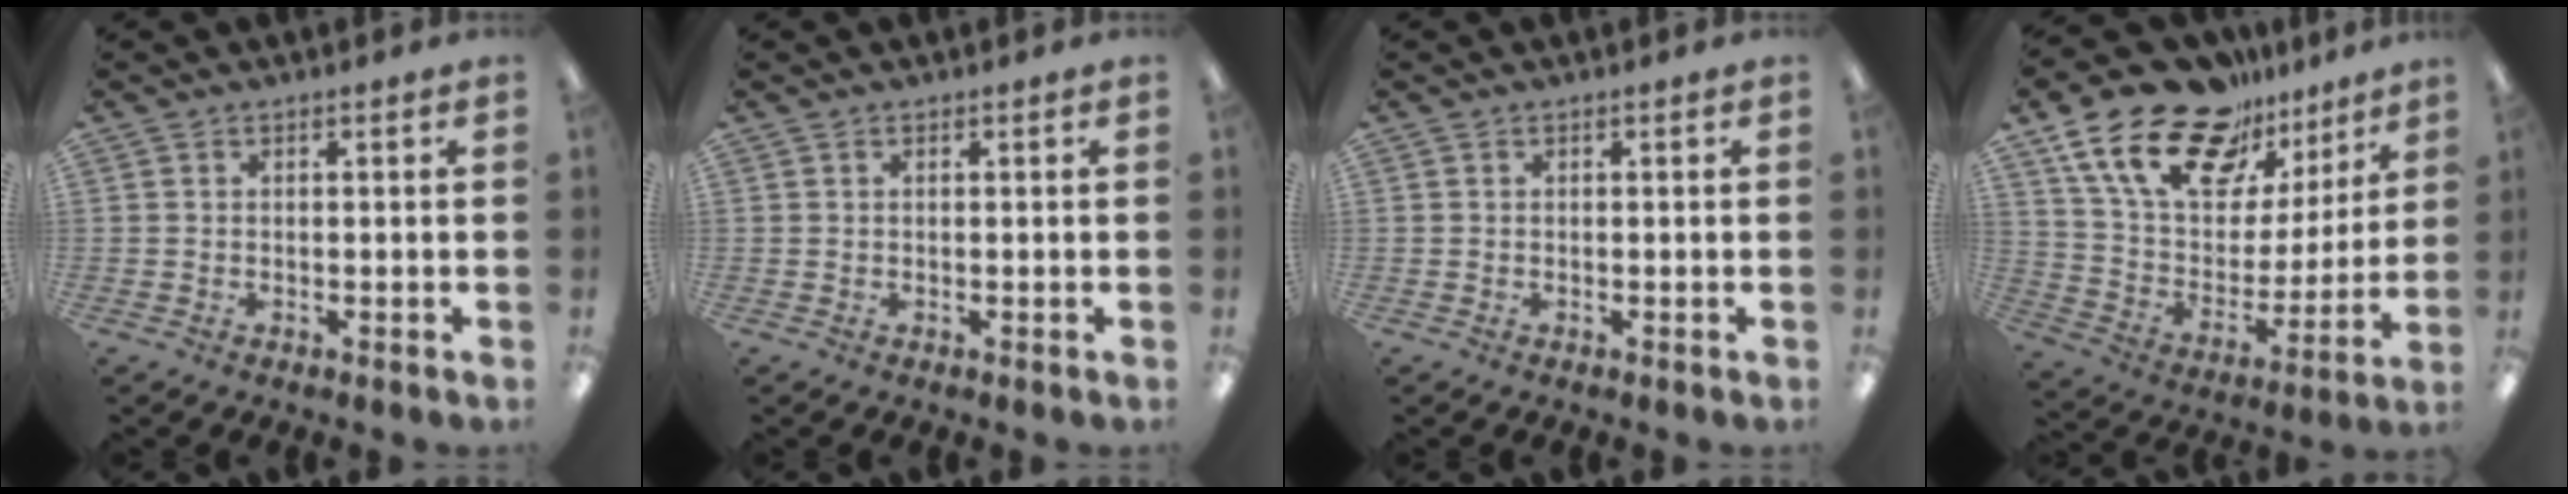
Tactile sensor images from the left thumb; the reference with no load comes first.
{"total": 0.0}
{"total": 0.0}
{"total": 21.7, "force": [15.0, 11.6, 10.5], "torque": [-0.192, -0.089, 0.272]}